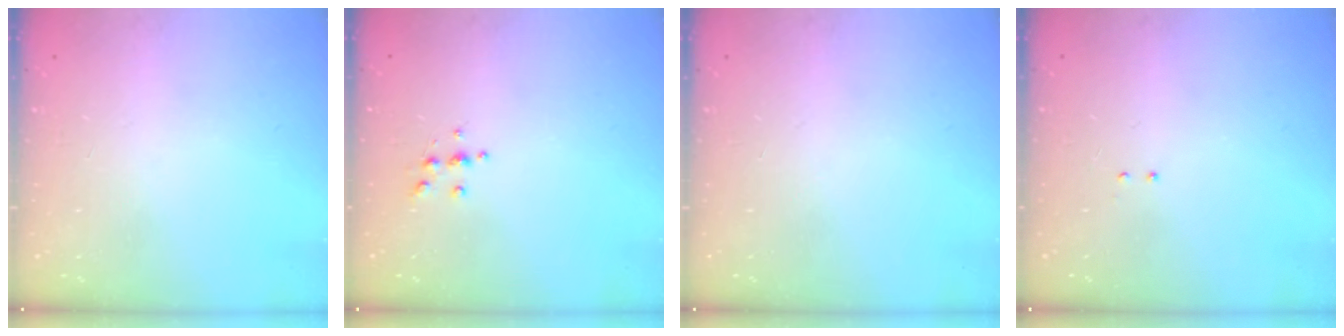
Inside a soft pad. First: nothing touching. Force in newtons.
{"total": 4.3, "press": 4.3, "slide": 0.5}
{"total": 0.0}
{"total": 2.1, "press": 2.0, "slide": 0.6}